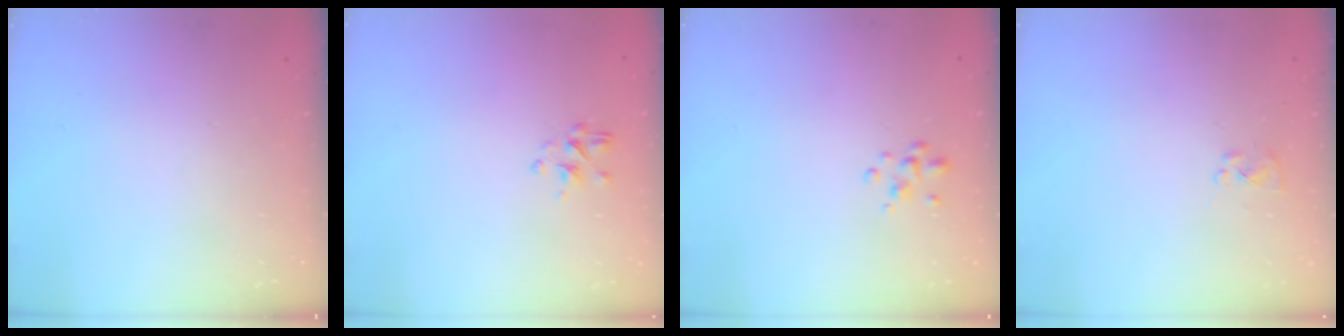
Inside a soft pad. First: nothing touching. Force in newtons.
{"total": 2.3, "press": 2.1, "slide": 0.7}
{"total": 2.2, "press": 2.1, "slide": 0.4}
{"total": 2.5, "press": 2.4, "slide": 0.8}